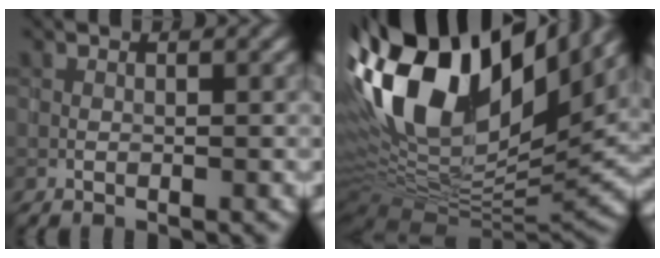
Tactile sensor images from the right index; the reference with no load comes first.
{"total": 17.4, "force": [7.4, 7.9, 13.7], "torque": [-0.267, 0.026, 0.124]}